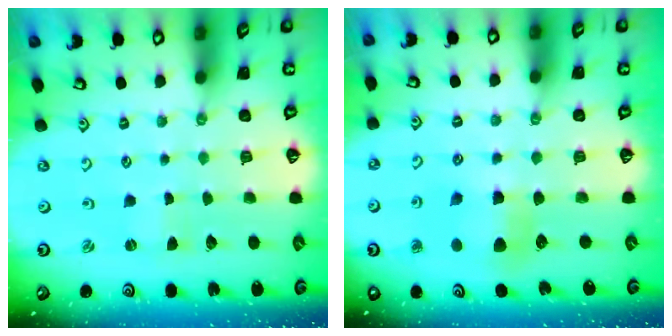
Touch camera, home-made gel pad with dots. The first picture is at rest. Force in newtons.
{"total": 6.8, "press": 6.8, "slide": 0.6}